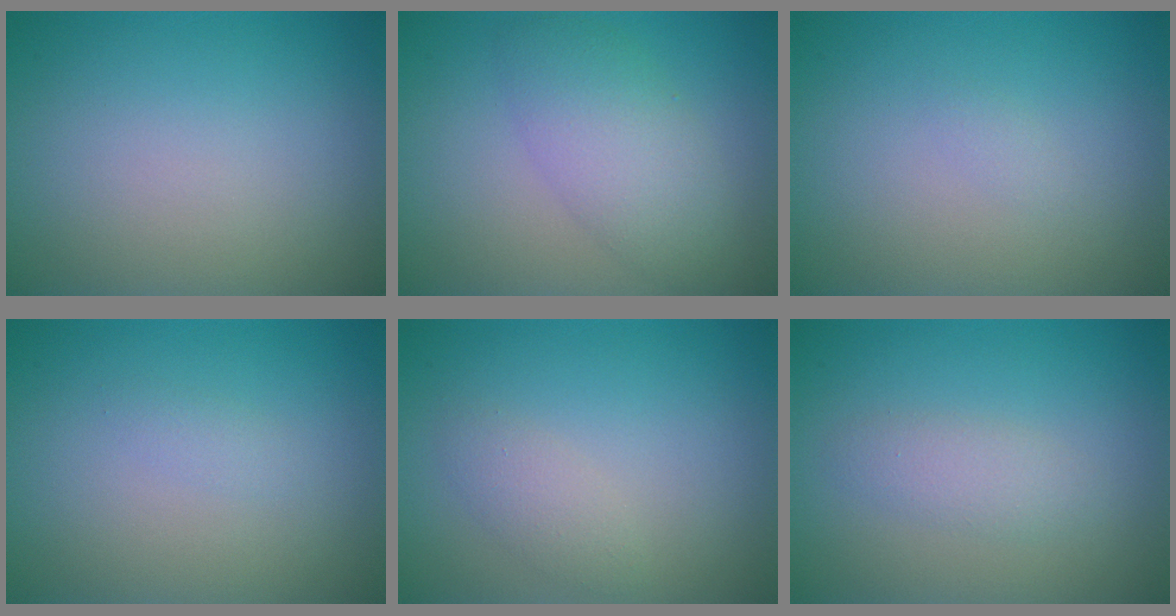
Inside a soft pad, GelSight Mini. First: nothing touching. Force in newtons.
{"total": 4.5, "press": 4.5, "slide": 0.2}
{"total": 0.5, "press": 0.5, "slide": 0.0}
{"total": 0.7, "press": 0.7, "slide": 0.0}
{"total": 1.5, "press": 1.5, "slide": 0.0}
{"total": 1.8, "press": 1.8, "slide": 0.0}